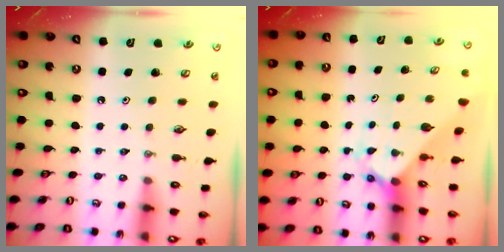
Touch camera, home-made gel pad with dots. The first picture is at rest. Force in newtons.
{"total": 2.2, "press": 2.2, "slide": 0.2}